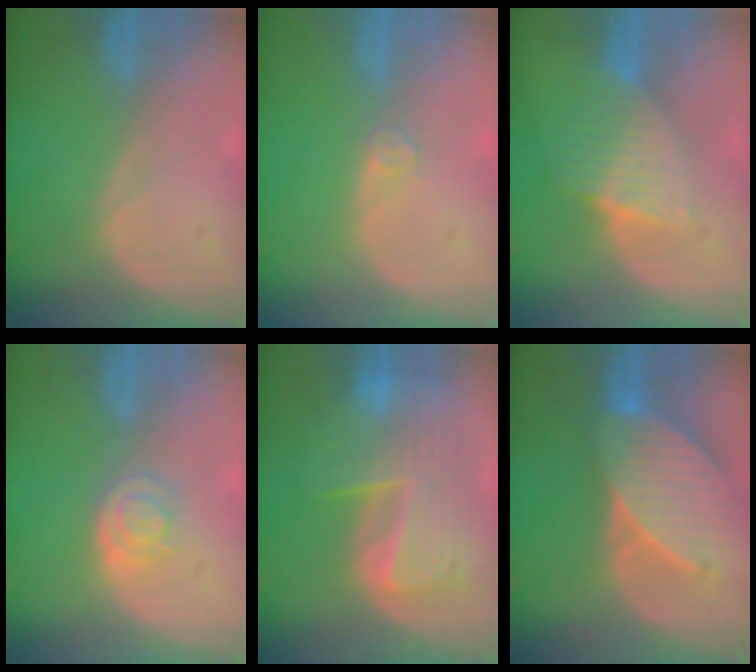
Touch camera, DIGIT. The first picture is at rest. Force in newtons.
{"total": 1.5, "press": 1.5, "slide": 0.2}
{"total": 6.6, "press": 5.8, "slide": 3.0}
{"total": 3.2, "press": 3.2, "slide": 0.2}
{"total": 10.0, "press": 8.7, "slide": 5.0}
{"total": 9.6, "press": 8.7, "slide": 4.1}